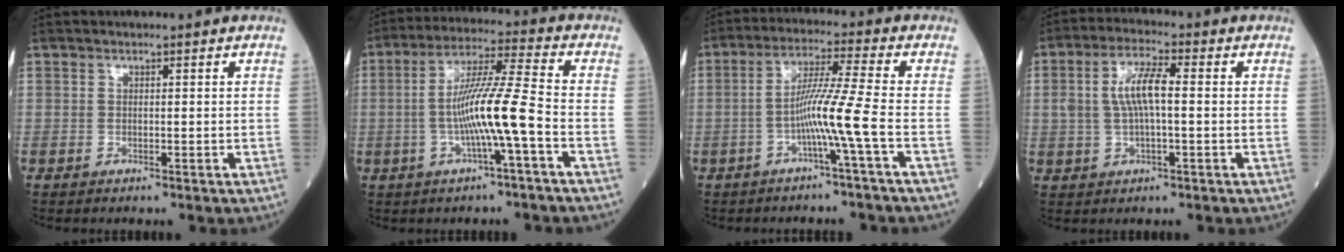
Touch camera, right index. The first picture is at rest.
{"total": 10.3, "force": [-2.3, -0.7, 10.0], "torque": [-0.191, 0.010, -0.042]}
{"total": 7.4, "force": [-2.4, -2.1, 6.7], "torque": [-0.130, 0.010, -0.046]}
{"total": 6.6, "force": [0.7, 1.7, 6.3], "torque": [-0.136, 0.016, 0.016]}